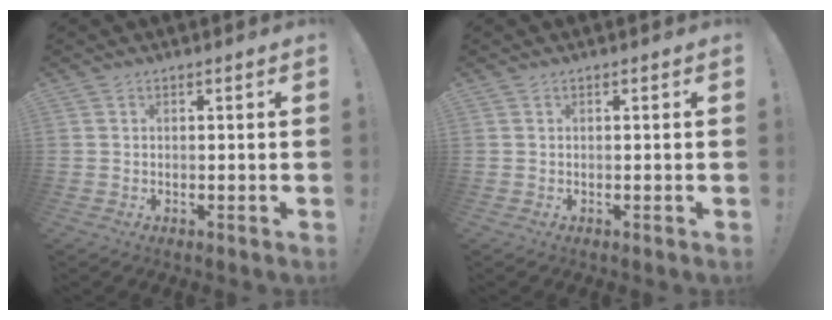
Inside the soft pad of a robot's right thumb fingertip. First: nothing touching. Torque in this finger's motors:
{"motor_torque": [0.07, -0.03, 0.01, 0.12, -0.05]}